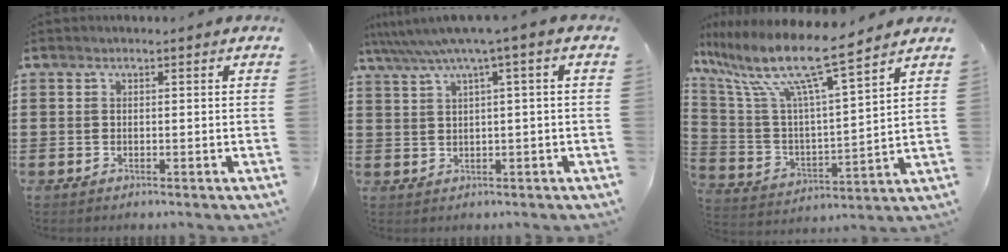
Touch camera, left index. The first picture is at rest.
{"total": 4.3, "force": [1.4, -0.5, 4.0], "torque": [-0.080, -0.014, 0.019]}
{"total": 11.7, "force": [9.2, 1.2, 7.2], "torque": [-0.177, -0.055, 0.151]}